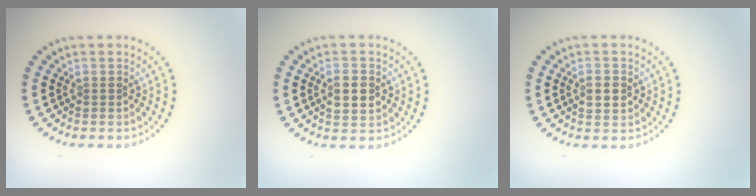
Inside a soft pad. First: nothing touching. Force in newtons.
{"total": 2.6, "press": 2.6, "slide": 0.2}
{"total": 2.4, "press": 2.4, "slide": 0.1}